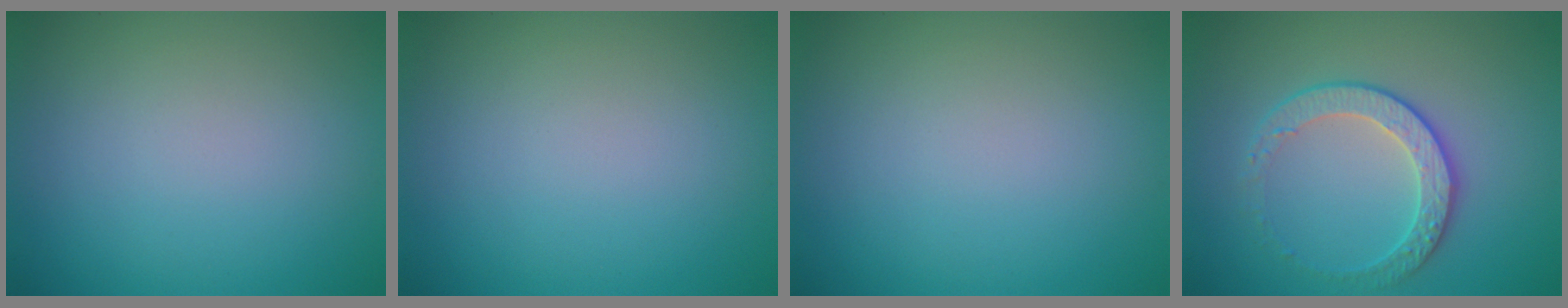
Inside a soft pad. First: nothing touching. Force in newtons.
{"total": 0.0}
{"total": 0.0}
{"total": 2.8, "press": 2.4, "slide": 1.4}